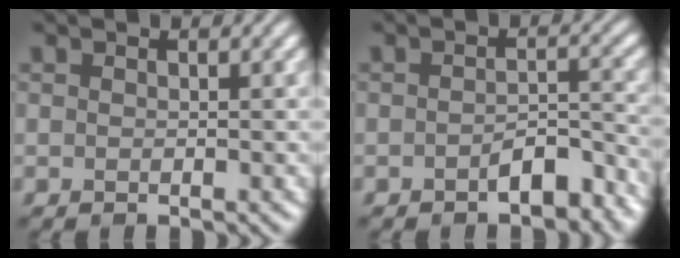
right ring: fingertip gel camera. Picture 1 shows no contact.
{"total": 3.3, "force": [-2.0, 1.4, 2.2], "torque": [-0.032, 0.010, -0.031]}